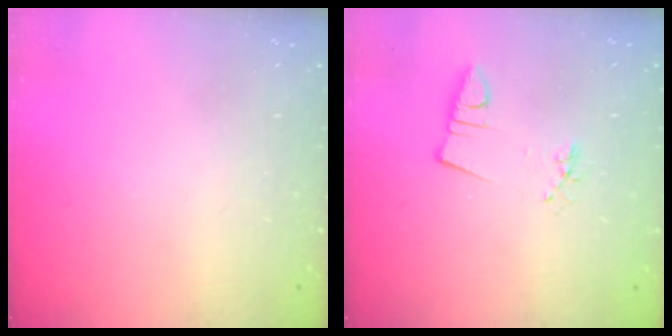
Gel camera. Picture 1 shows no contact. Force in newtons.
{"total": 2.6, "press": 0.8, "slide": 2.4}